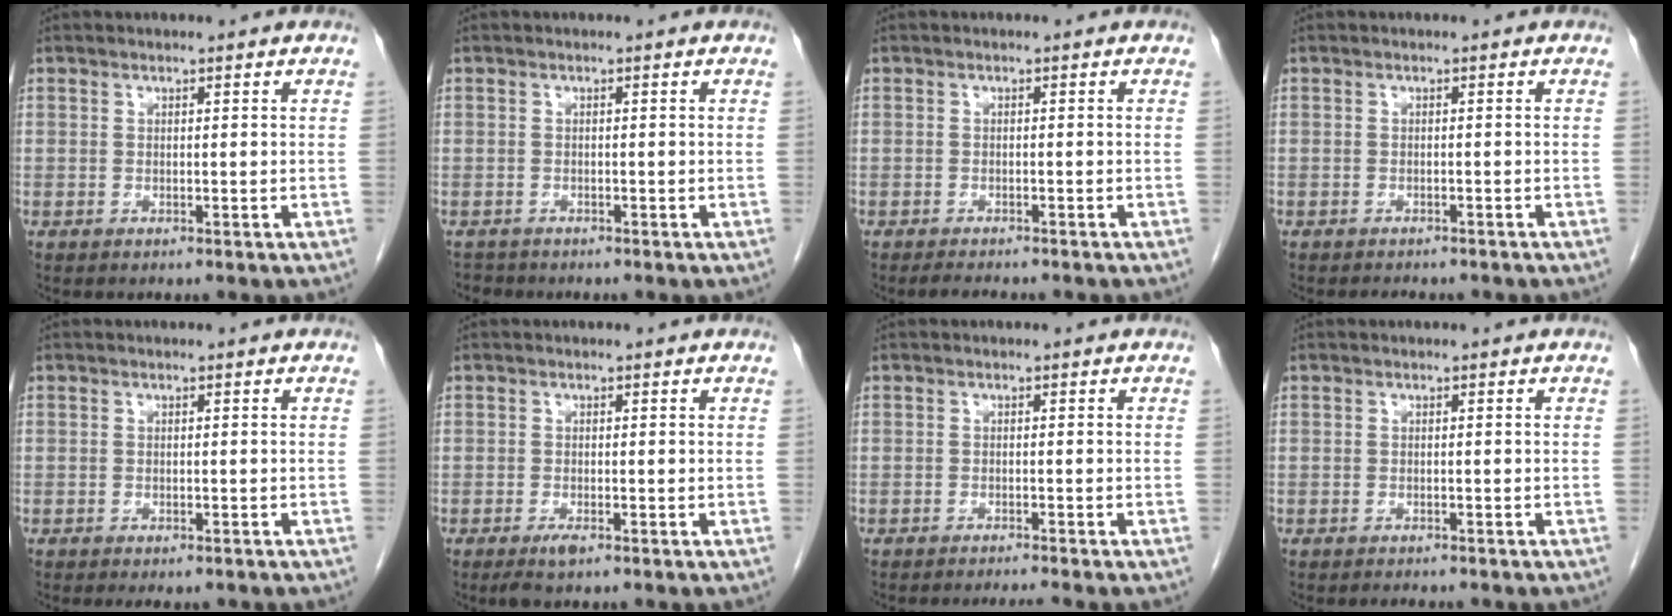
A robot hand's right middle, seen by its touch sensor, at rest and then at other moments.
{"total": 1.4, "force": [-1.3, 0.6, -0.3], "torque": [-0.001, -0.002, -0.022]}
{"total": 4.1, "force": [-3.6, 0.9, 1.8], "torque": [-0.029, -0.007, -0.047]}
{"total": 4.2, "force": [-3.7, 1.3, 1.5], "torque": [-0.021, -0.005, -0.043]}
{"total": 2.7, "force": [-2.2, 1.0, 1.3], "torque": [-0.014, -0.006, -0.027]}
{"total": 1.9, "force": [-1.2, 0.4, 1.4], "torque": [-0.029, -0.004, -0.021]}
{"total": 3.5, "force": [-3.1, -1.3, 0.9], "torque": [-0.015, -0.012, -0.048]}
{"total": 2.4, "force": [-2.1, 0.6, 1.0], "torque": [-0.017, -0.004, -0.021]}